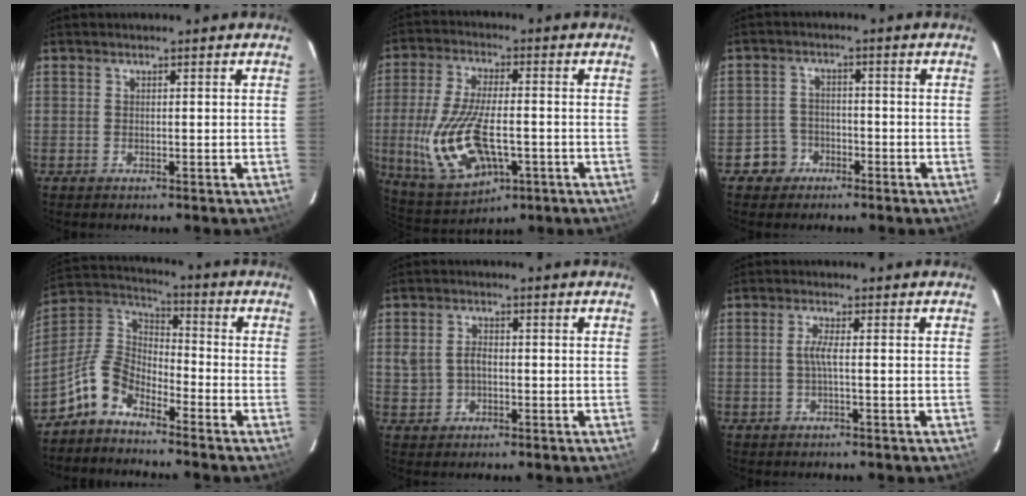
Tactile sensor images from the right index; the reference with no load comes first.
{"total": 16.2, "force": [-3.5, 7.2, 14.0], "torque": [-0.299, -0.017, -0.049]}
{"total": 4.5, "force": [-2.4, 3.8, -0.3], "torque": [0.000, 0.019, -0.043]}
{"total": 8.9, "force": [-6.2, 4.6, 4.5], "torque": [-0.105, 0.029, -0.136]}
{"total": 4.2, "force": [-0.2, 3.3, 2.6], "torque": [-0.053, 0.007, 0.002]}
{"total": 2.1, "force": [-0.4, -0.2, 2.0], "torque": [-0.043, 0.001, -0.009]}